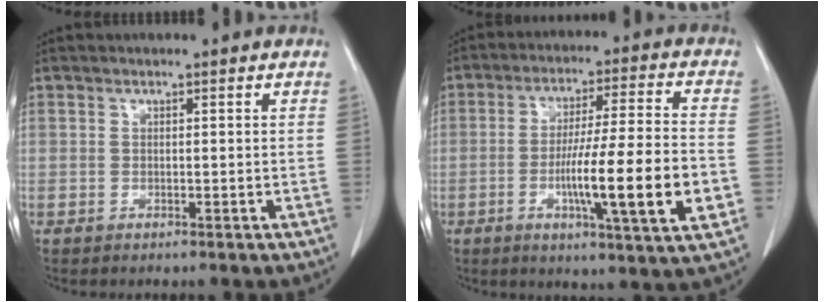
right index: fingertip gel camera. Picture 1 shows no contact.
{"total": 16.0, "force": [-4.0, 0.2, 15.5], "torque": [-0.248, -0.009, -0.067]}